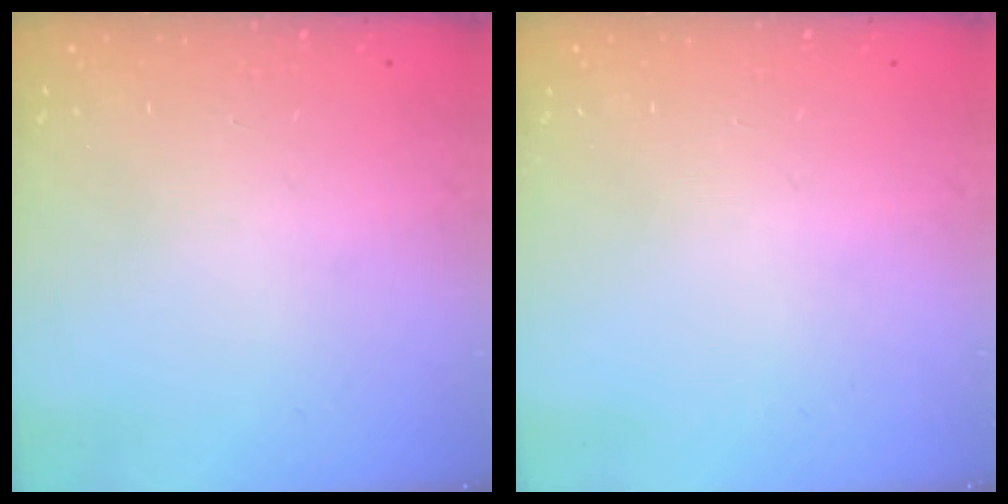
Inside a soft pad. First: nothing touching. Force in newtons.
{"total": 0.0}